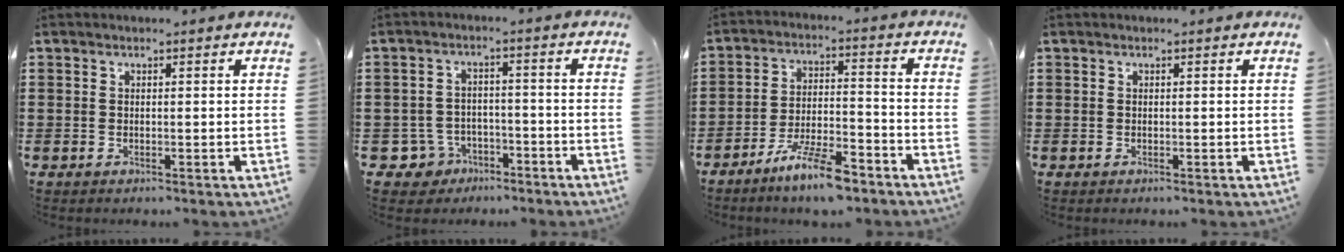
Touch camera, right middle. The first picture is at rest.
{"total": 4.4, "force": [-3.4, 2.6, 0.8], "torque": [-0.046, 0.000, -0.073]}
{"total": 8.4, "force": [-6.6, 1.2, 5.0], "torque": [-0.096, 0.004, -0.122]}
{"total": 0.0}